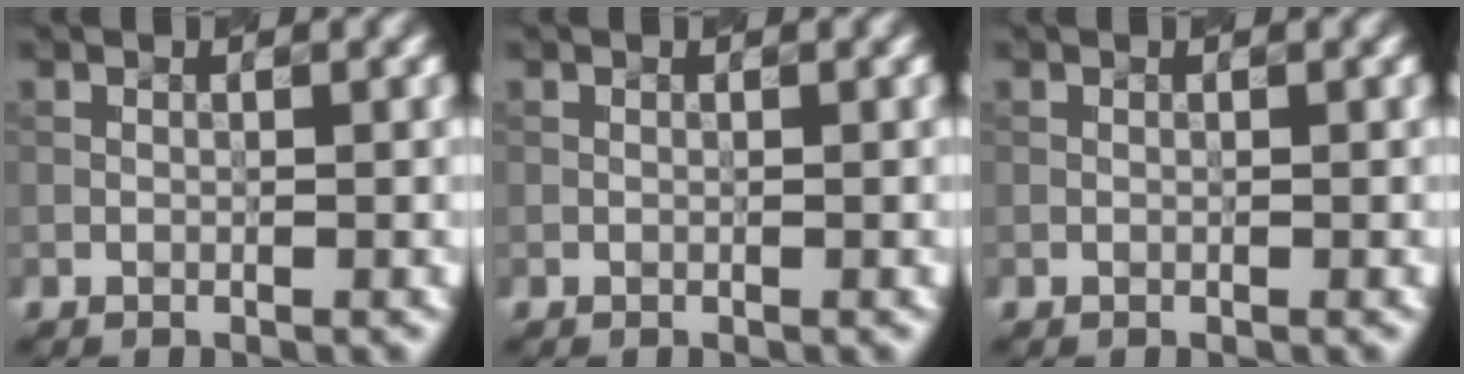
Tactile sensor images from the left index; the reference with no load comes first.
{"total": 0.0}
{"total": 0.0}